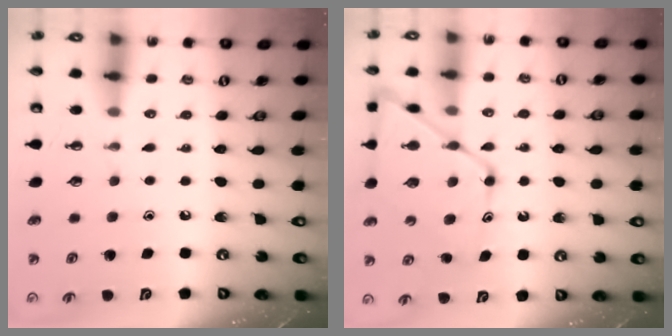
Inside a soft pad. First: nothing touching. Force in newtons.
{"total": 15.5, "press": 15.5, "slide": 1.4}